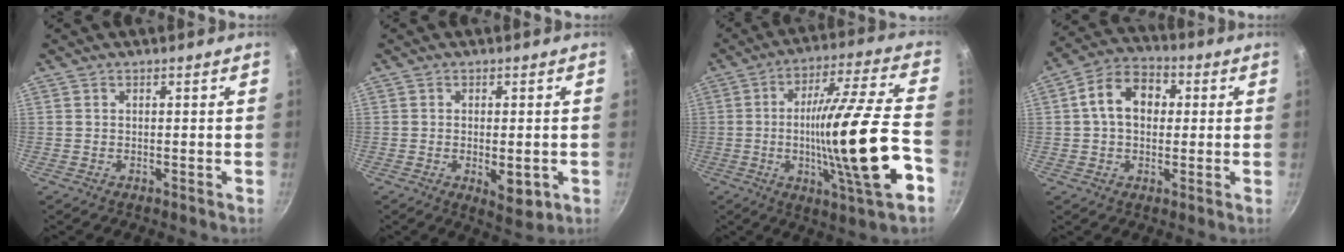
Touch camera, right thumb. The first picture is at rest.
{"total": 6.1, "force": [-1.5, 2.7, 5.3], "torque": [-0.069, -0.008, -0.014]}
{"total": 22.4, "force": [-5.5, 2.9, 21.5], "torque": [-0.326, 0.024, -0.087]}
{"total": 10.5, "force": [1.5, 7.6, 7.1], "torque": [-0.090, 0.025, 0.008]}